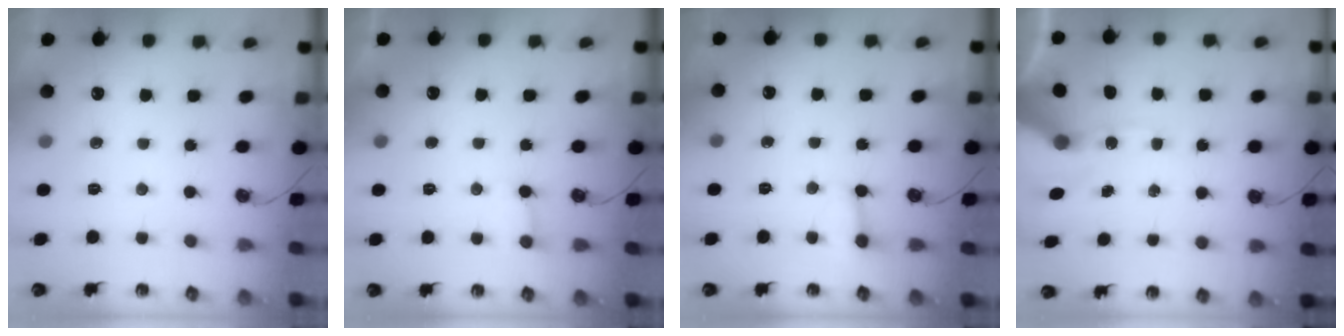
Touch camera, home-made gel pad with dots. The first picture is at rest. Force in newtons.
{"total": 4.7, "press": 4.6, "slide": 0.4}
{"total": 1.9, "press": 1.9, "slide": 0.1}
{"total": 11.6, "press": 11.4, "slide": 1.7}